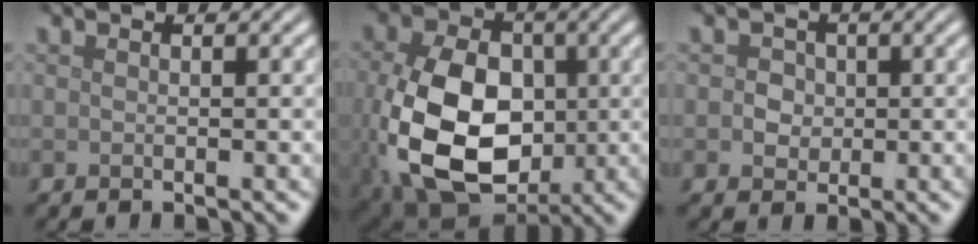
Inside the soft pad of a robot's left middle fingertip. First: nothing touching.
{"total": 13.7, "force": [-1.5, 9.5, 9.8], "torque": [-0.219, -0.035, -0.014]}
{"total": 1.7, "force": [0.0, 1.5, 0.6], "torque": [0.001, -0.001, -0.004]}